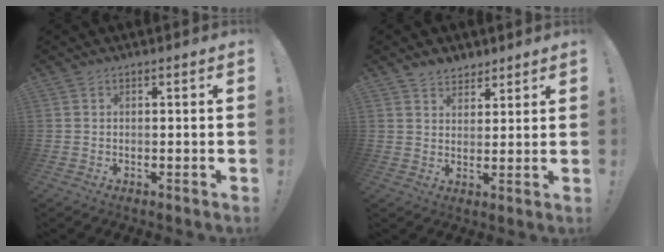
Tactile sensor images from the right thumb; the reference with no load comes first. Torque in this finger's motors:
{"motor_torque": [0.23, 0.26, 0.03, -0.03, 0.00]}